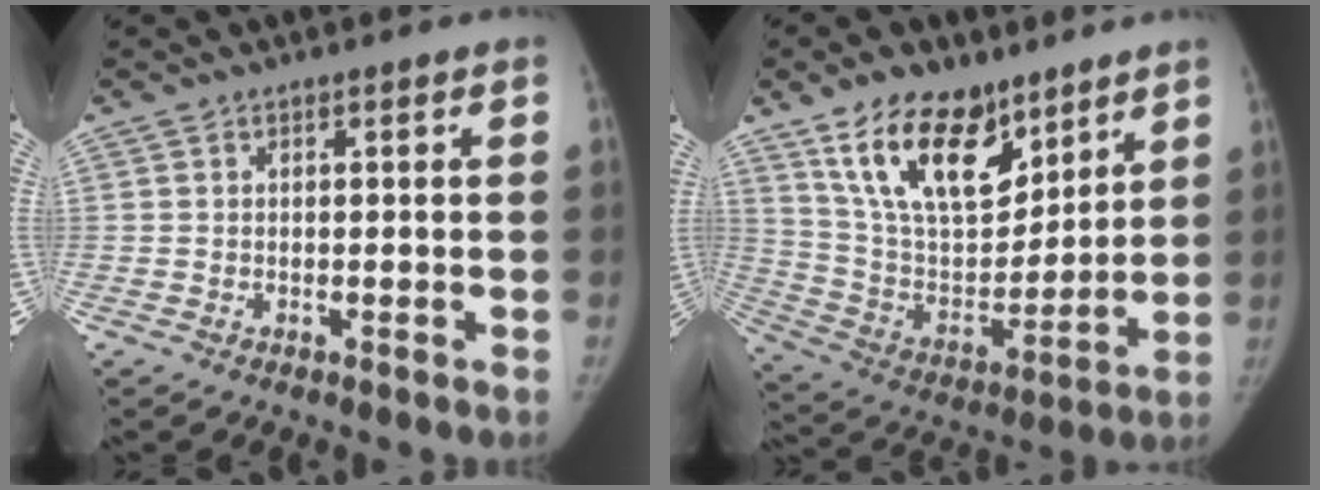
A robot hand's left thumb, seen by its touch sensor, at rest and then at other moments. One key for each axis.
{"total": 19.7, "fx": 12.4, "fy": 10.3, "fz": 11.3, "tx": -0.152, "ty": -0.061, "tz": 0.235}